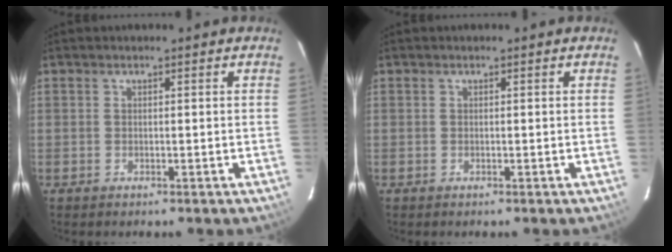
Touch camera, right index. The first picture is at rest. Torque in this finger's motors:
{"motor_torque": [-0.03, 0.03, 0.00, 0.00]}